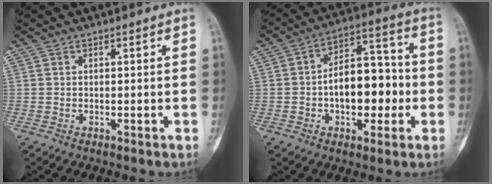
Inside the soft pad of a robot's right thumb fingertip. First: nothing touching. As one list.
[{"total": 14.0, "force": [-2.0, 8.3, 11.1], "torque": [-0.134, 0.040, -0.033]}]